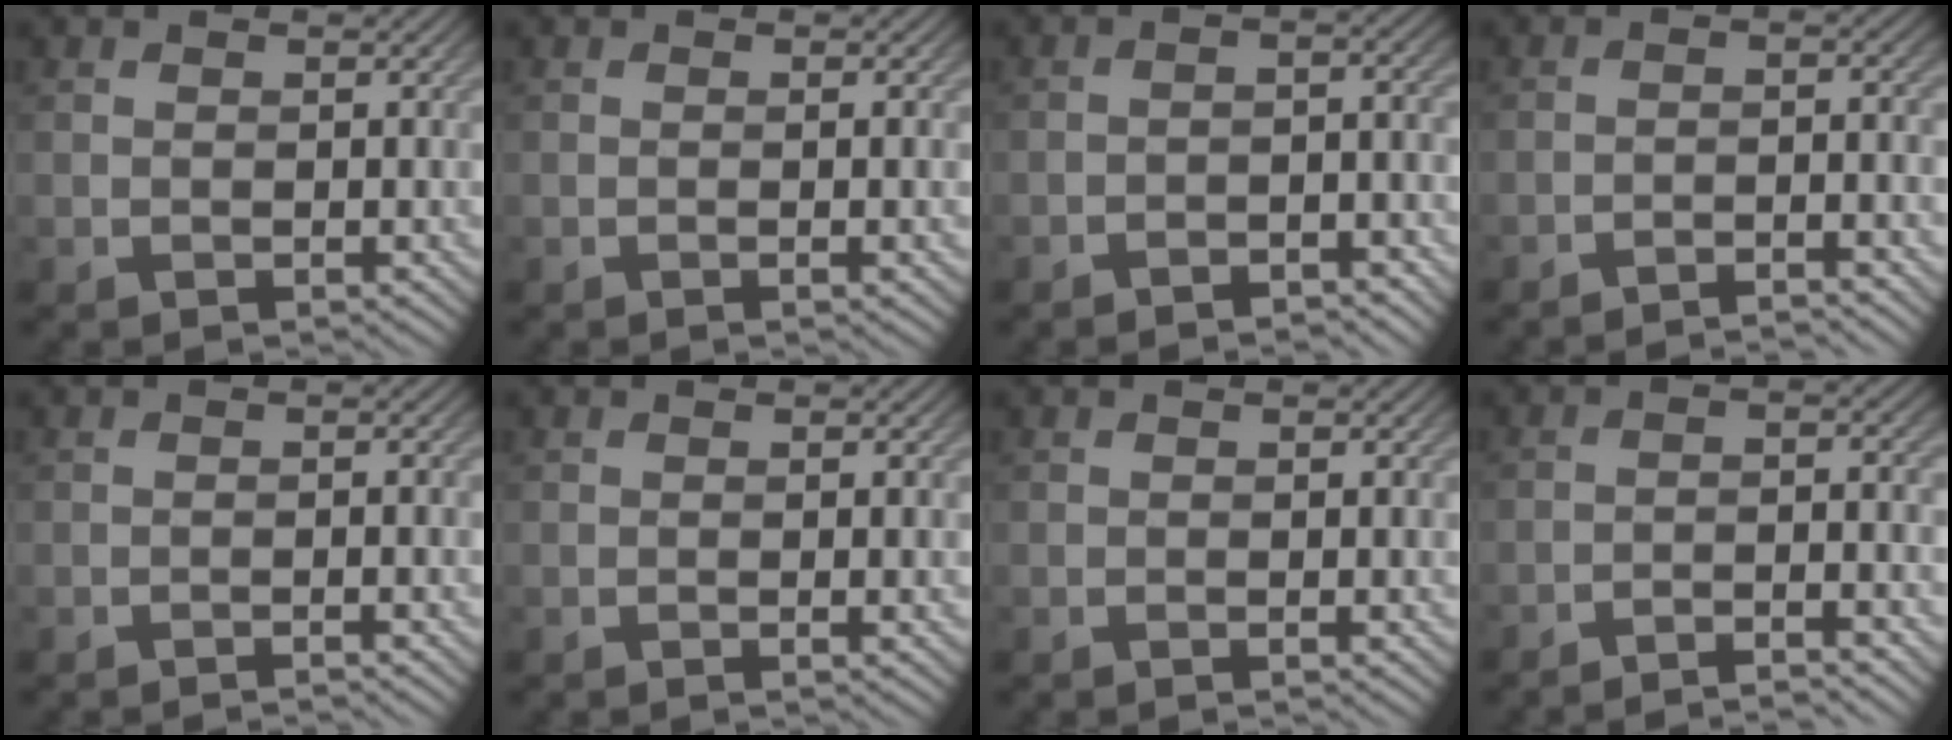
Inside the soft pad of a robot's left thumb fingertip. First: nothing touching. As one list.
[{"total": 2.0, "force": [-0.2, 0.3, 2.0], "torque": [-0.027, 0.004, -0.008]}, {"total": 3.9, "force": [-3.0, 0.6, 2.4], "torque": [-0.038, 0.012, -0.049]}, {"total": 4.2, "force": [-3.3, 0.2, 2.6], "torque": [-0.042, 0.013, -0.067]}, {"total": 1.4, "force": [-0.9, 0.1, 1.0], "torque": [-0.006, 0.005, -0.024]}, {"total": 1.7, "force": [-0.2, 0.2, 1.6], "torque": [-0.024, 0.002, -0.007]}, {"total": 1.2, "force": [-0.2, 0.1, 1.1], "torque": [-0.016, 0.004, -0.008]}, {"total": 5.4, "force": [-4.1, 0.3, 3.6], "torque": [-0.058, 0.018, -0.080]}]